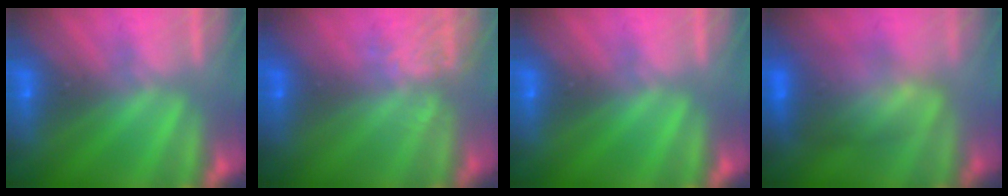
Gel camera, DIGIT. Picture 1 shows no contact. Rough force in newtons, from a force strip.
{"total": 3.9}
{"total": 0.0}
{"total": 3.4}